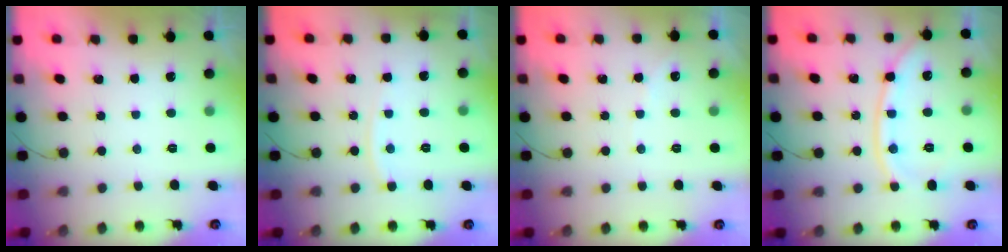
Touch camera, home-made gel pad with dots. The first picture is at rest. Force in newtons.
{"total": 4.3, "press": 4.3, "slide": 0.4}
{"total": 2.8, "press": 2.8, "slide": 0.5}
{"total": 10.8, "press": 10.7, "slide": 1.6}